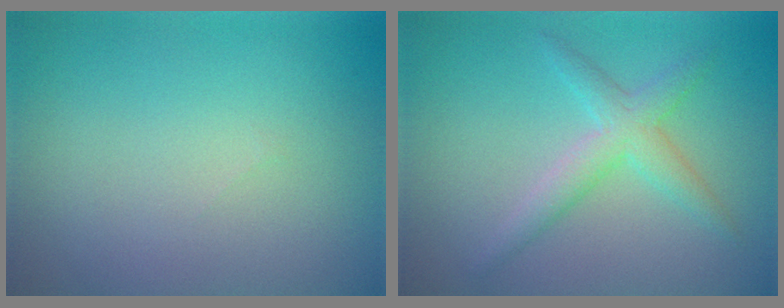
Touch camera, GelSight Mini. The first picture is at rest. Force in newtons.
{"total": 2.8, "press": 2.8, "slide": 0.1}